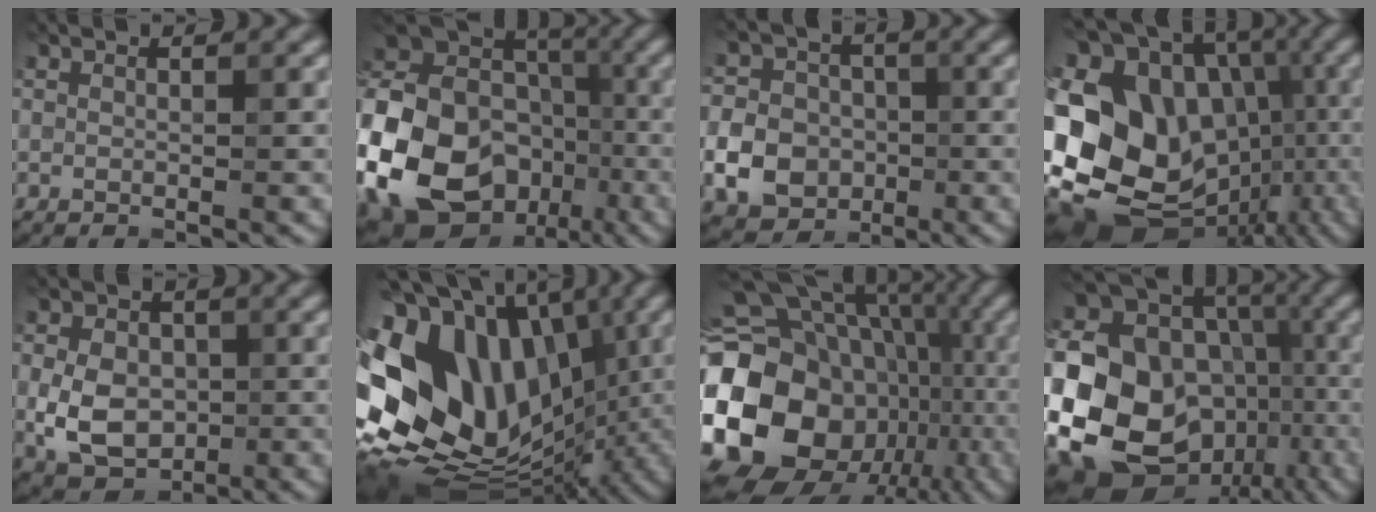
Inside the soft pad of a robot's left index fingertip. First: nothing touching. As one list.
[{"total": 21.8, "force": [-8.2, 16.9, 11.0], "torque": [-0.235, -0.035, -0.149]}, {"total": 6.1, "force": [-1.8, 5.1, 2.8], "torque": [-0.042, 0.003, -0.044]}, {"total": 20.8, "force": [-3.2, 17.2, 11.2], "torque": [-0.197, 0.006, -0.059]}, {"total": 6.3, "force": [-0.7, 4.7, 4.2], "torque": [-0.082, -0.006, -0.018]}, {"total": 18.4, "force": [0.5, 13.4, 12.6], "torque": [-0.233, -0.002, 0.031]}, {"total": 21.2, "force": [-3.2, 17.9, 10.9], "torque": [-0.204, -0.005, -0.076]}, {"total": 22.6, "force": [-4.6, 19.1, 11.1], "torque": [-0.227, -0.002, -0.094]}]